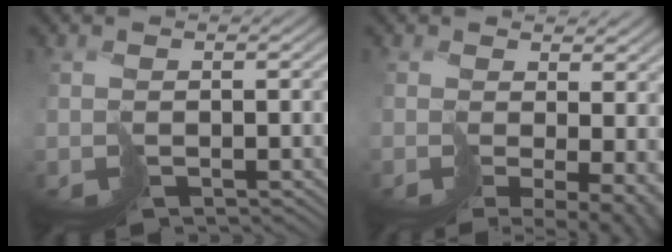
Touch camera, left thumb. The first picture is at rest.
{"total": 7.8, "force": [-1.5, 3.1, 7.0], "torque": [-0.123, -0.035, 0.005]}